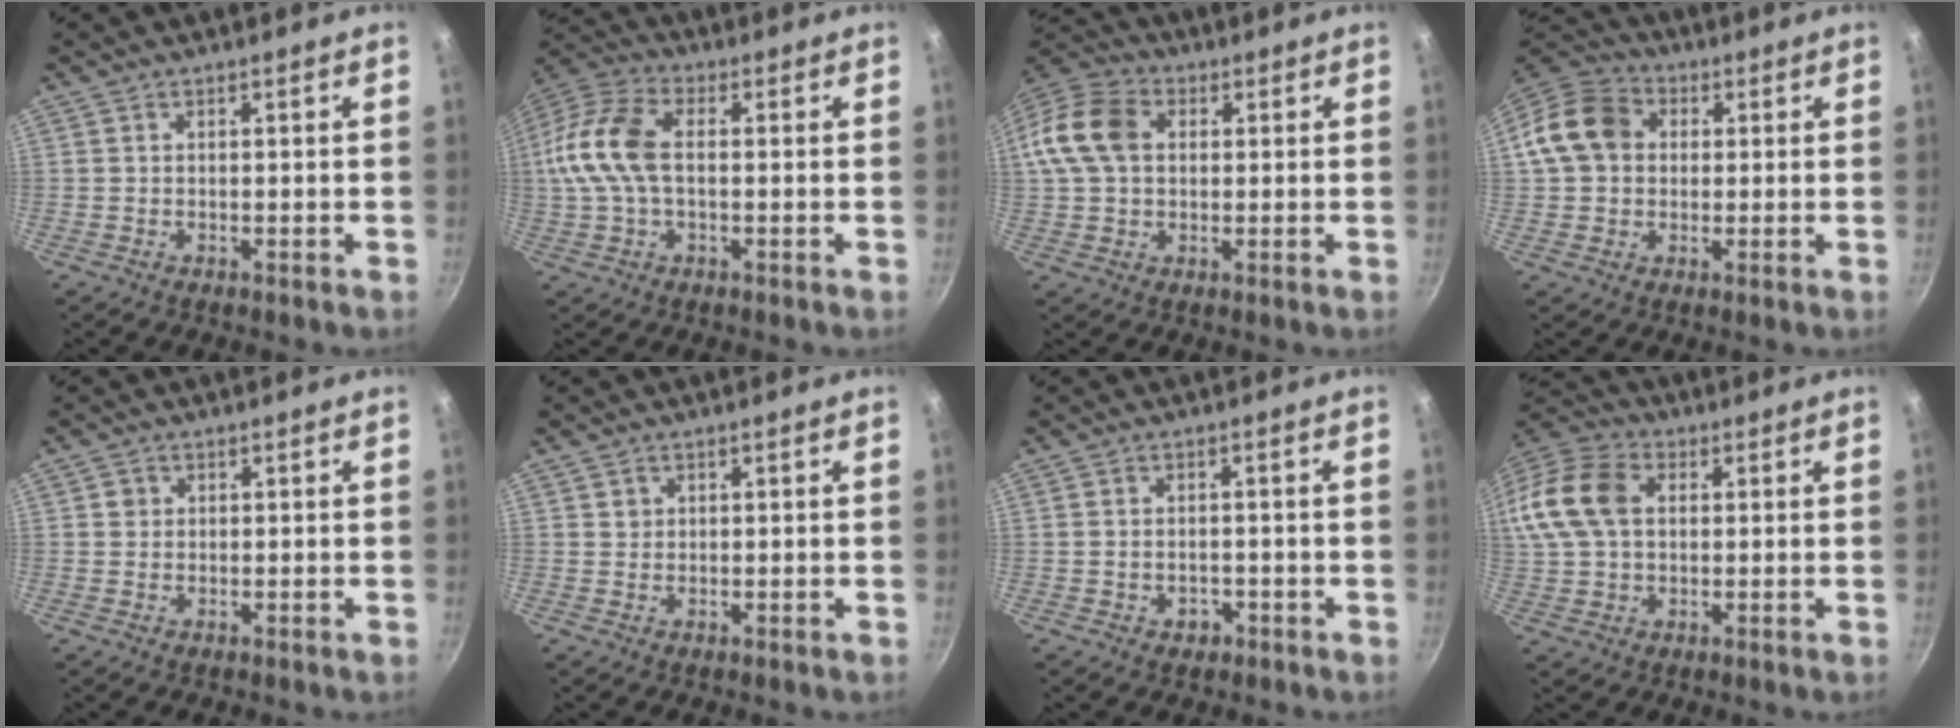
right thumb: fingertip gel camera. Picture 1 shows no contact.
{"total": 13.7, "force": [0.6, 7.8, 11.2], "torque": [-0.230, 0.030, -0.006]}
{"total": 12.4, "force": [2.0, 9.1, 8.2], "torque": [-0.147, 0.022, 0.020]}
{"total": 11.8, "force": [1.6, 9.7, 6.5], "torque": [-0.095, 0.025, 0.011]}
{"total": 1.4, "force": [0.3, 1.3, 0.3], "torque": [0.000, 0.003, 0.001]}
{"total": 1.2, "force": [0.5, 1.1, 0.2], "torque": [0.004, 0.004, 0.006]}
{"total": 2.4, "force": [-1.0, 1.9, 1.2], "torque": [-0.014, 0.009, -0.008]}
{"total": 17.5, "force": [3.3, 12.6, 11.7], "torque": [-0.252, 0.031, 0.049]}